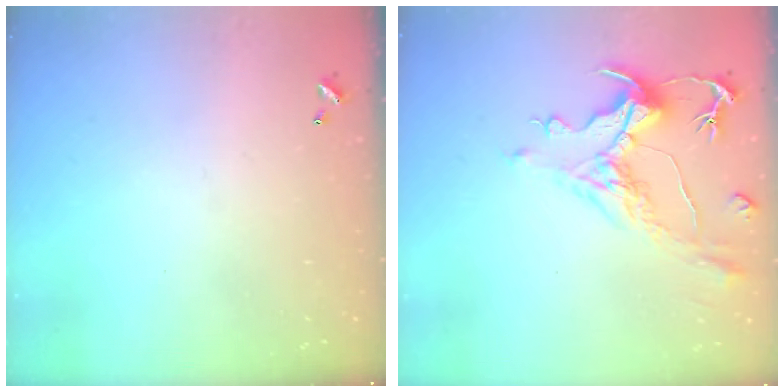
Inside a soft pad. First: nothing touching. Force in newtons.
{"total": 1.5, "press": 0.3, "slide": 1.5}